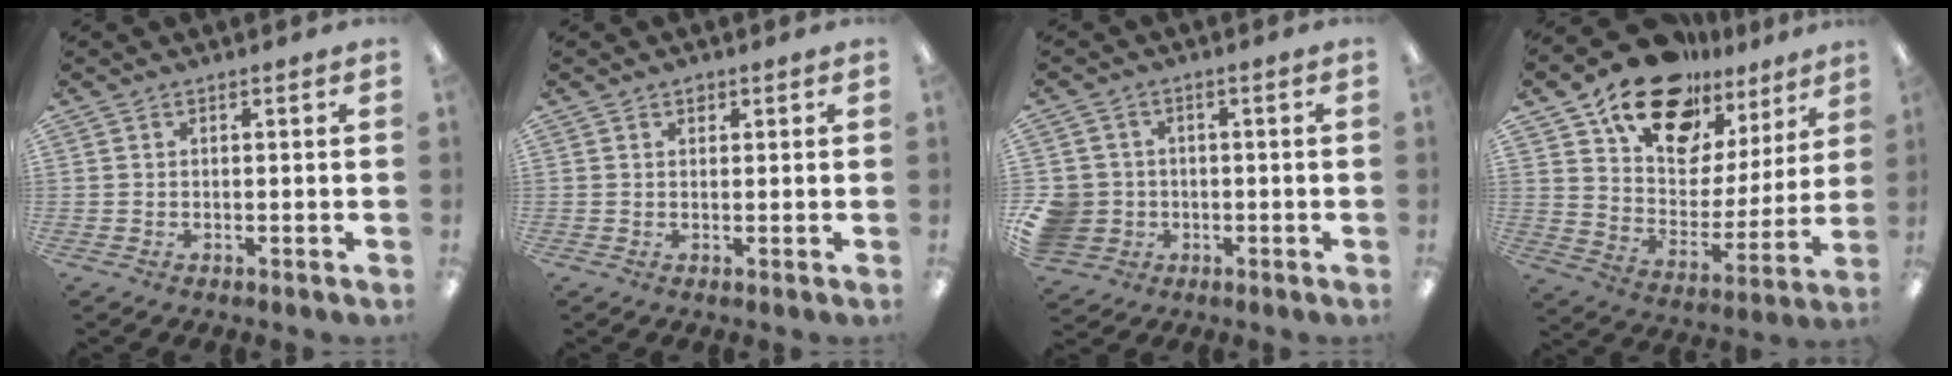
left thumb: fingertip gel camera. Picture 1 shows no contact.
{"total": 1.3, "force": [0.8, 0.8, 0.6], "torque": [-0.005, -0.003, 0.013]}
{"total": 7.1, "force": [-1.3, 6.7, 2.1], "torque": [-0.065, 0.014, -0.021]}
{"total": 19.0, "force": [14.1, 10.4, 7.4], "torque": [-0.132, -0.089, 0.252]}